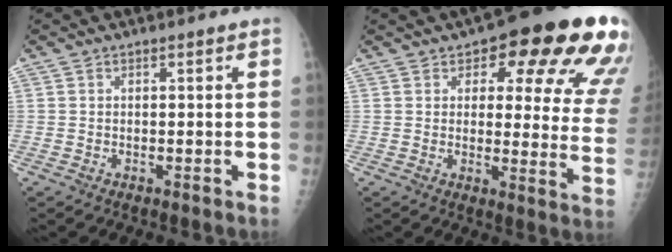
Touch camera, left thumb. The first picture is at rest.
{"total": 21.5, "force": [10.7, 8.2, 16.8], "torque": [-0.161, -0.034, 0.121]}